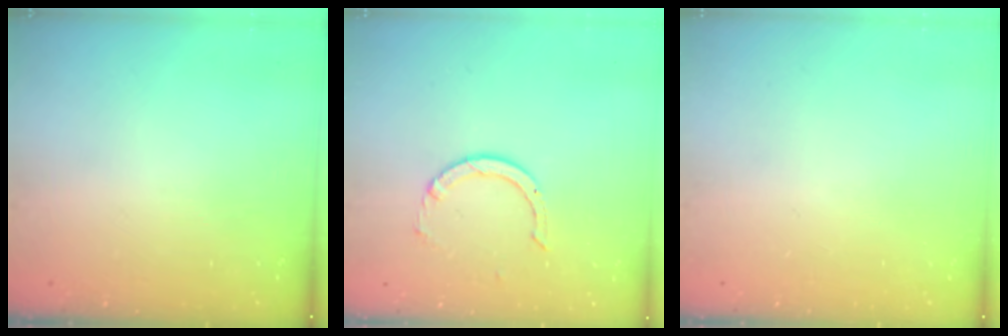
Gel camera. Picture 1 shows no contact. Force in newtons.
{"total": 1.7, "press": 1.7, "slide": 0.1}
{"total": 0.0}